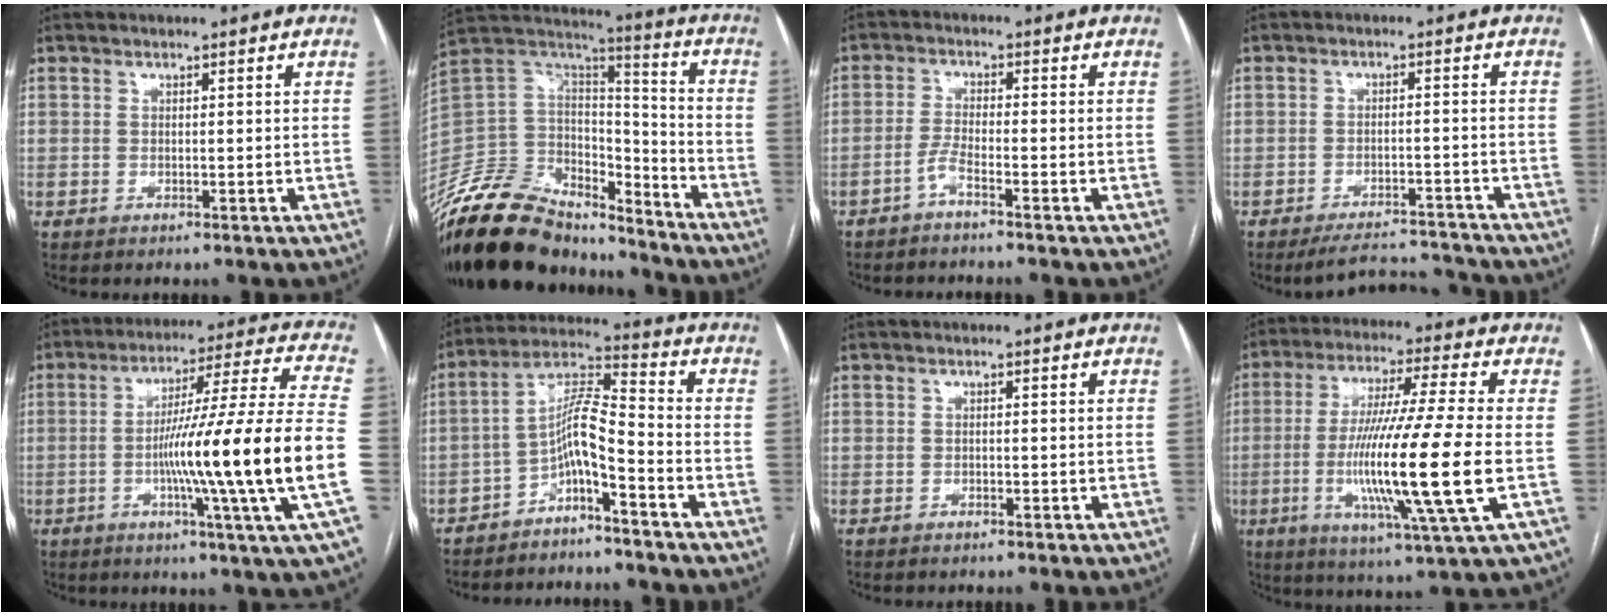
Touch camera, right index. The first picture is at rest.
{"total": 28.1, "force": [-23.5, 10.5, 11.3], "torque": [-0.273, -0.001, -0.399]}
{"total": 2.5, "force": [-2.0, -0.3, 1.6], "torque": [-0.037, 0.000, -0.044]}
{"total": 7.0, "force": [-6.9, 1.0, 0.2], "torque": [0.001, 0.012, -0.103]}
{"total": 21.8, "force": [-4.5, -2.5, 21.2], "torque": [-0.304, -0.005, -0.089]}
{"total": 7.6, "force": [-4.2, 0.6, 6.3], "torque": [-0.117, 0.019, -0.079]}
{"total": 0.0}
{"total": 17.9, "force": [-3.1, -0.9, 17.6], "torque": [-0.337, -0.023, -0.064]}